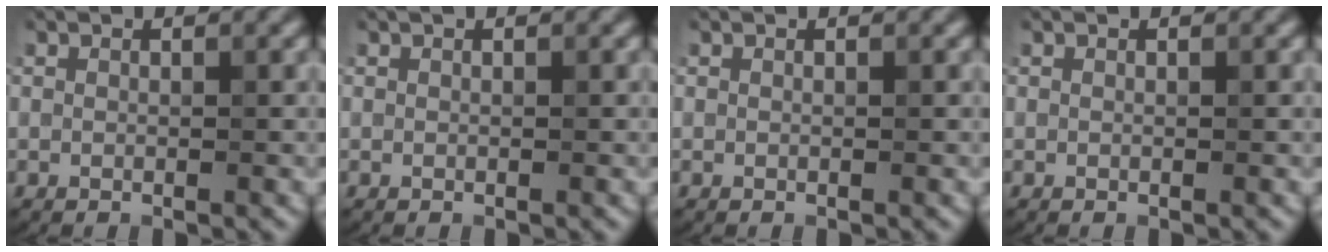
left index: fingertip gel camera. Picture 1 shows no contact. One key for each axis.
{"total": 0.0}
{"total": 0.0}
{"total": 0.0}